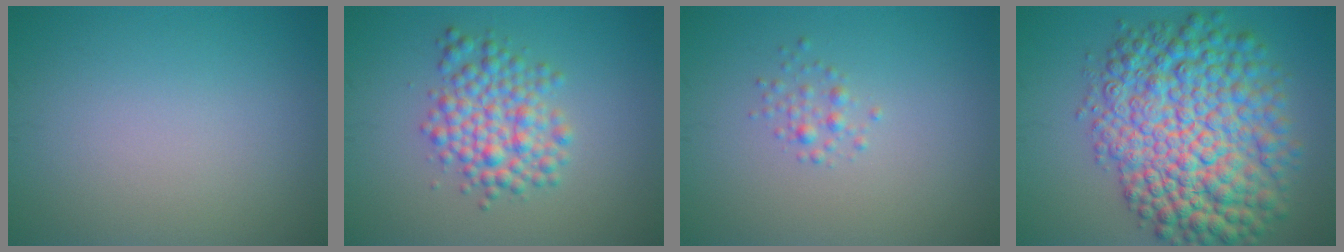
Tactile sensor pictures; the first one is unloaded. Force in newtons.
{"total": 4.5, "press": 4.5, "slide": 0.1}
{"total": 1.2, "press": 1.2, "slide": 0.0}
{"total": 12.3, "press": 12.3, "slide": 0.2}